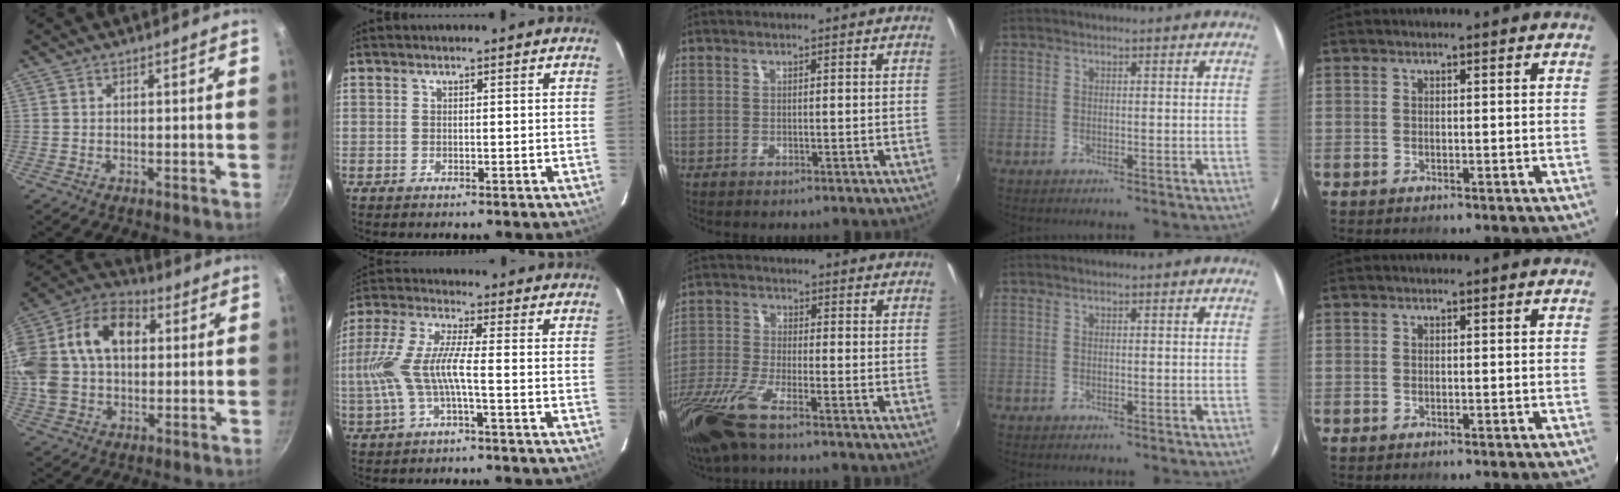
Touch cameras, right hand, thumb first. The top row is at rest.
{"thumb": {"total": 23.3, "force": [3.4, 16.2, 16.4], "torque": [-0.323, 0.048, 0.044]}, "index": {"total": 9.4, "force": [-2.3, 1.2, 9.1], "torque": [-0.203, -0.002, -0.038]}, "middle": {"total": 11.5, "force": [-8.3, 1.8, 7.9], "torque": [-0.182, -0.039, -0.165]}}